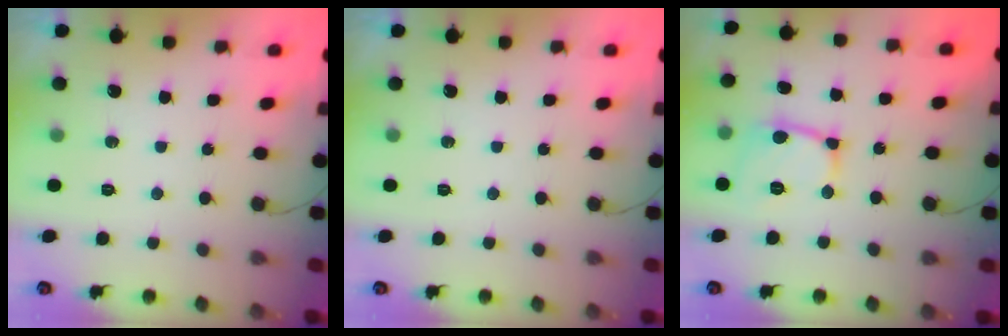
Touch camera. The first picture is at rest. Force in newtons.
{"total": 0.0}
{"total": 8.7, "press": 8.6, "slide": 1.1}